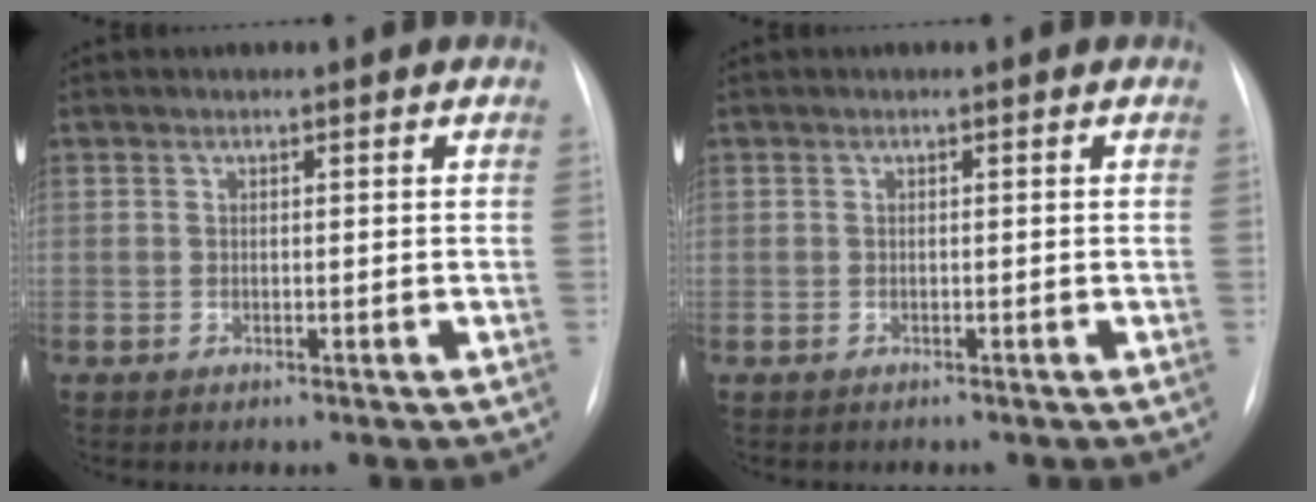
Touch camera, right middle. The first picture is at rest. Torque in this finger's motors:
{"motor_torque": [-1.70, 0.39, -0.29, -0.17]}